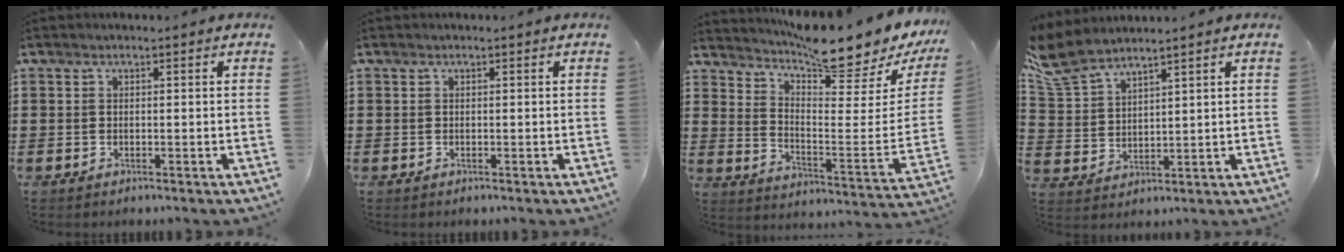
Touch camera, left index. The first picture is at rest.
{"total": 0.0}
{"total": 9.8, "force": [8.7, 0.8, 4.4], "torque": [-0.082, -0.071, 0.140]}
{"total": 6.0, "force": [5.2, 1.7, 2.5], "torque": [-0.073, -0.016, 0.097]}